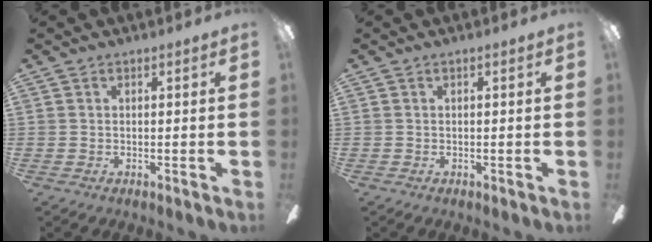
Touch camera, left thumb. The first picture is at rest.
{"total": 0.0}